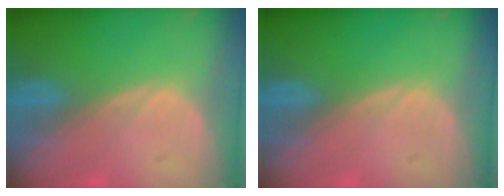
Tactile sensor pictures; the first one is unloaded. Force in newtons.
{"total": 0.0}